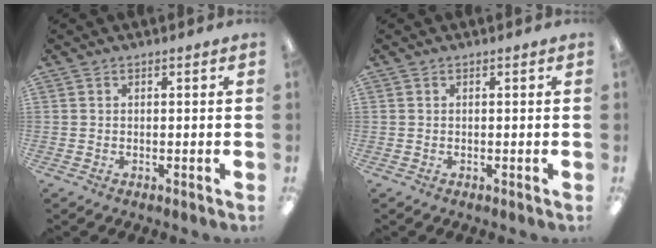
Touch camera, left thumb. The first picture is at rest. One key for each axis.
{"total": 0.0}